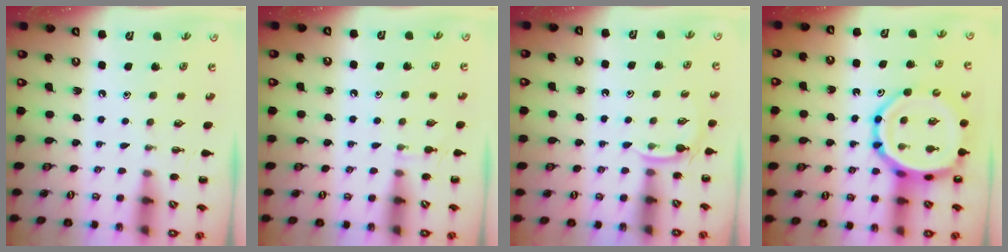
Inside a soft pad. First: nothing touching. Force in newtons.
{"total": 4.0, "press": 3.8, "slide": 1.3}
{"total": 4.0, "press": 3.7, "slide": 1.3}
{"total": 13.5, "press": 13.1, "slide": 3.3}